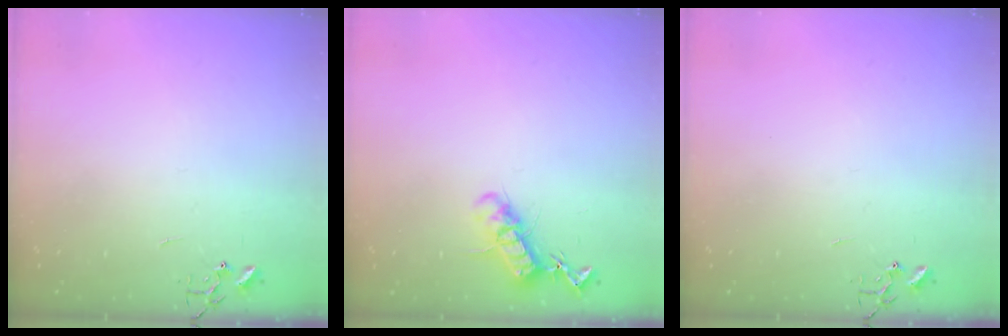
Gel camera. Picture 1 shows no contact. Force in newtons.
{"total": 12.5, "press": 12.5, "slide": 0.6}
{"total": 0.0}